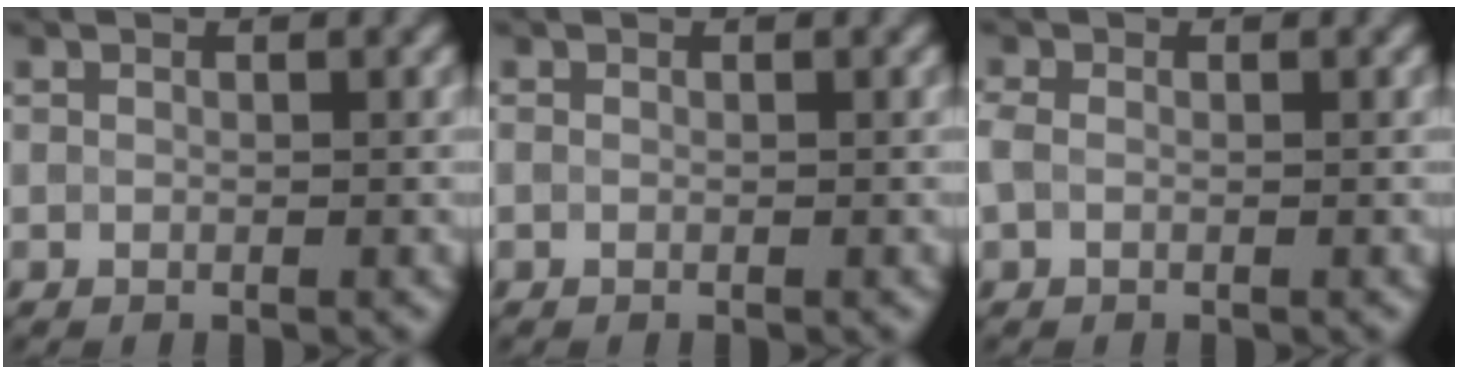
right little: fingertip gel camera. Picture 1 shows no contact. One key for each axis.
{"total": 0.0}
{"total": 1.2, "fx": -0.3, "fy": 0.9, "fz": 0.8, "tx": -0.024, "ty": 0.003, "tz": -0.011}